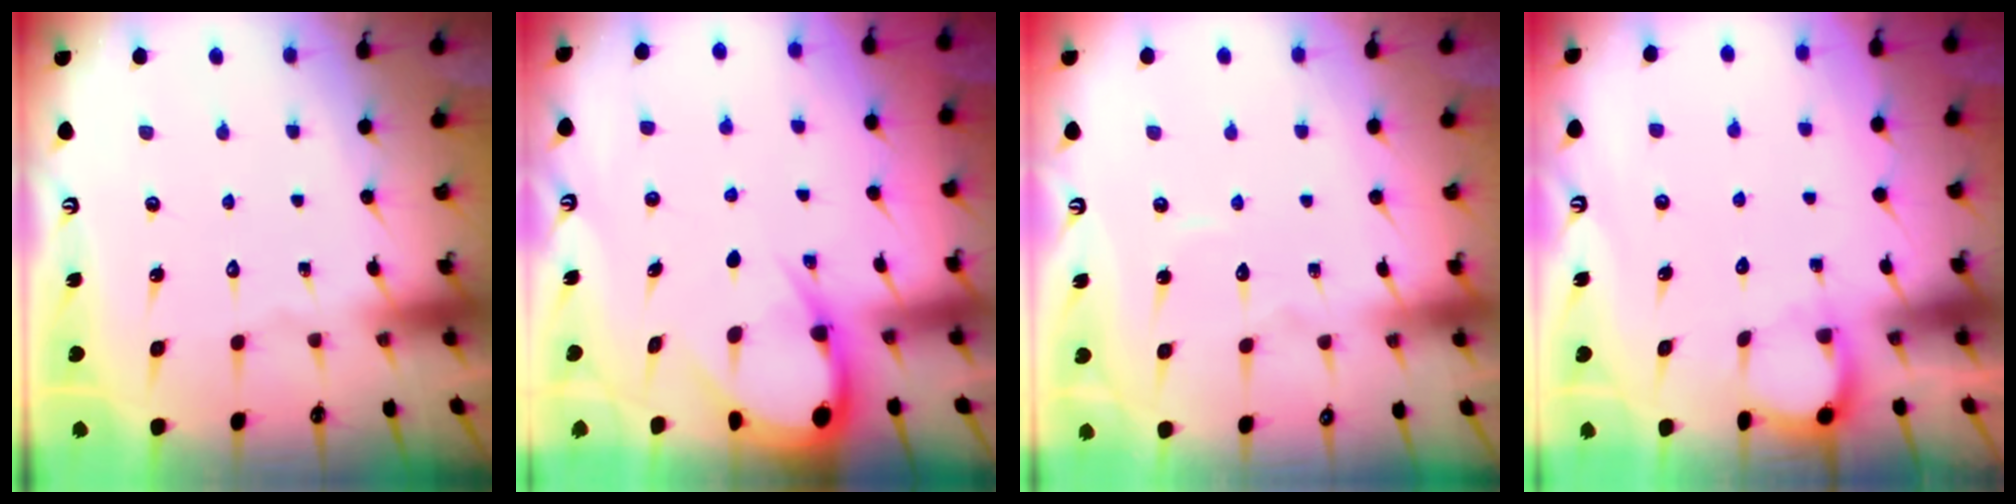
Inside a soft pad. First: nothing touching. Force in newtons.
{"total": 6.5, "press": 6.5, "slide": 0.7}
{"total": 2.9, "press": 2.9, "slide": 0.3}
{"total": 1.9, "press": 1.9, "slide": 0.2}